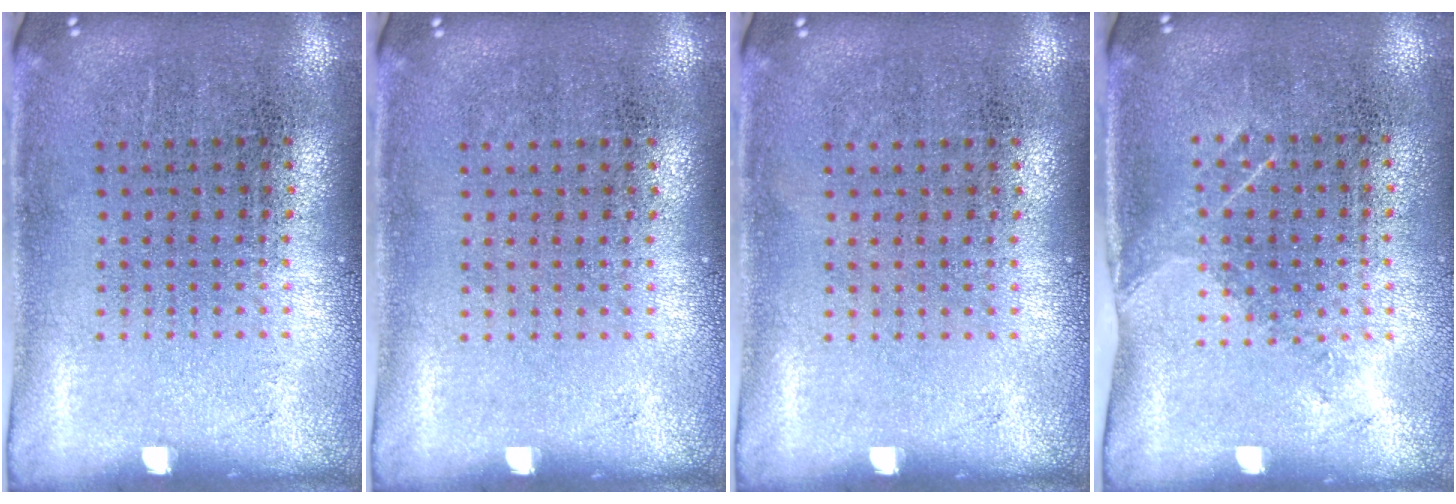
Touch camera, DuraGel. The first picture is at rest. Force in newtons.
{"total": 0.0}
{"total": 0.0}
{"total": 1.2, "press": 1.0, "slide": 0.7}